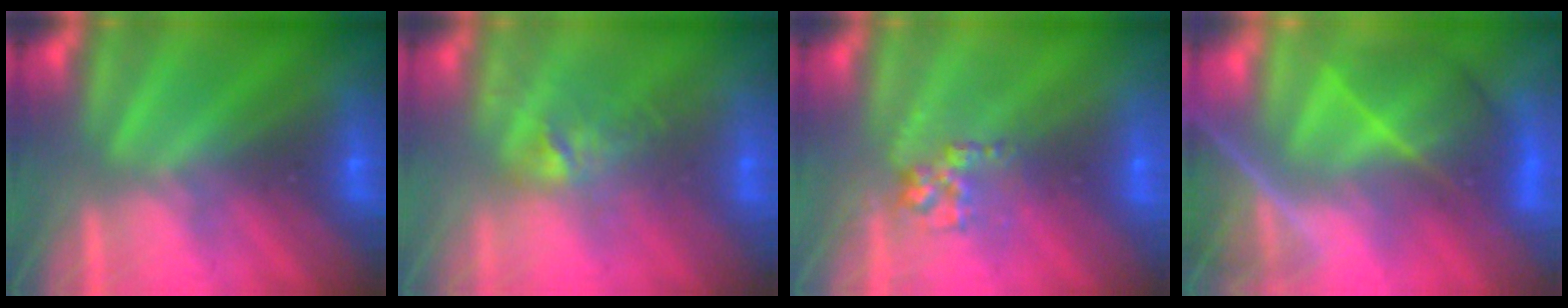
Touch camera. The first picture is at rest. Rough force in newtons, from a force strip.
{"total": 2.9}
{"total": 2.8}
{"total": 7.6}